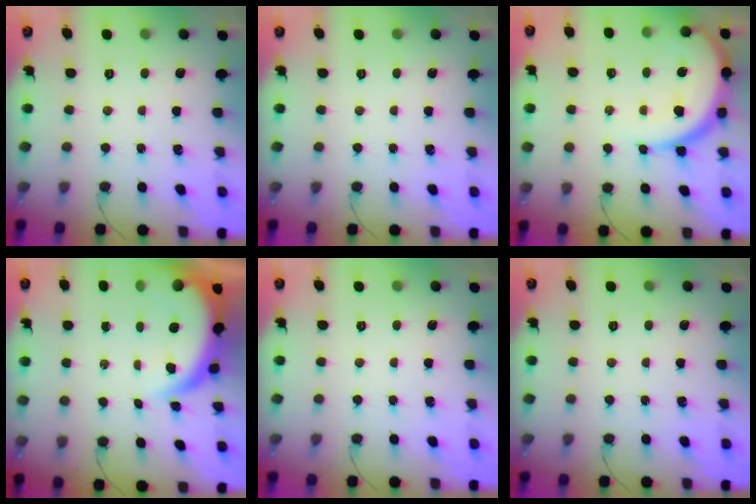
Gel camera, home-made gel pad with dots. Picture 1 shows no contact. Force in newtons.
{"total": 0.0}
{"total": 12.1, "press": 12.1, "slide": 1.2}
{"total": 7.0, "press": 7.0, "slide": 0.5}
{"total": 0.0}
{"total": 0.0}